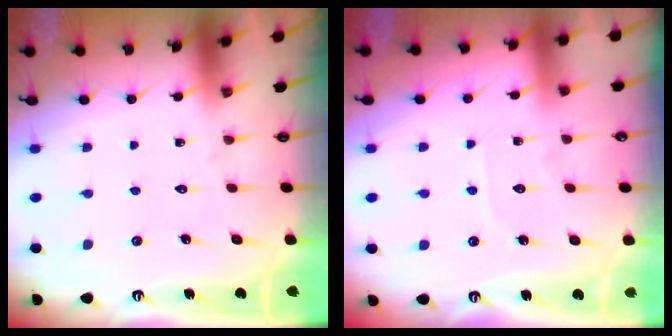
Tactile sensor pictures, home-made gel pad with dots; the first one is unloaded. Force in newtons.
{"total": 4.0, "press": 4.0, "slide": 0.4}